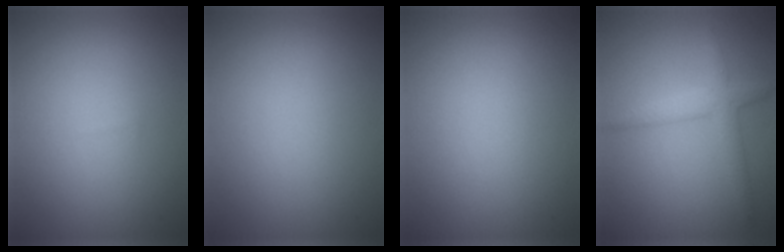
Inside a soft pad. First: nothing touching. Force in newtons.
{"total": 0.0}
{"total": 0.0}
{"total": 3.0, "press": 3.0, "slide": 0.2}